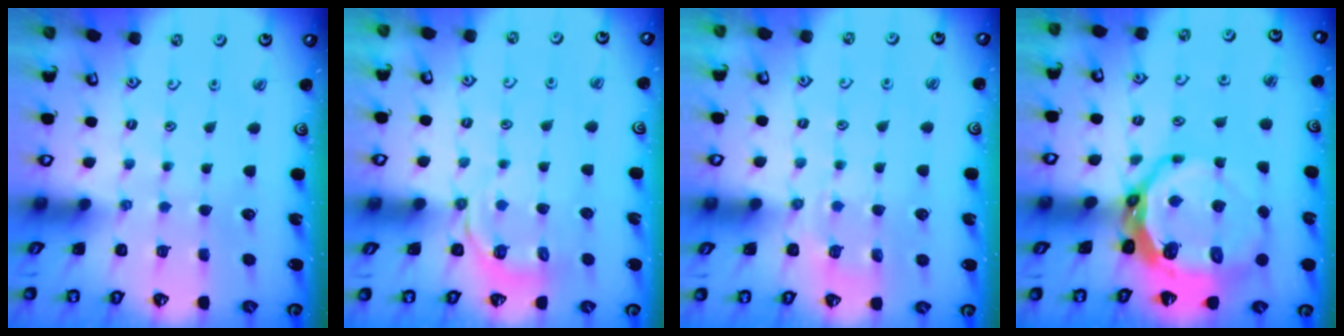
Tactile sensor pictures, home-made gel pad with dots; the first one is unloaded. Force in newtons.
{"total": 4.2, "press": 3.8, "slide": 1.8}
{"total": 4.9, "press": 4.8, "slide": 1.1}
{"total": 13.8, "press": 13.0, "slide": 4.6}